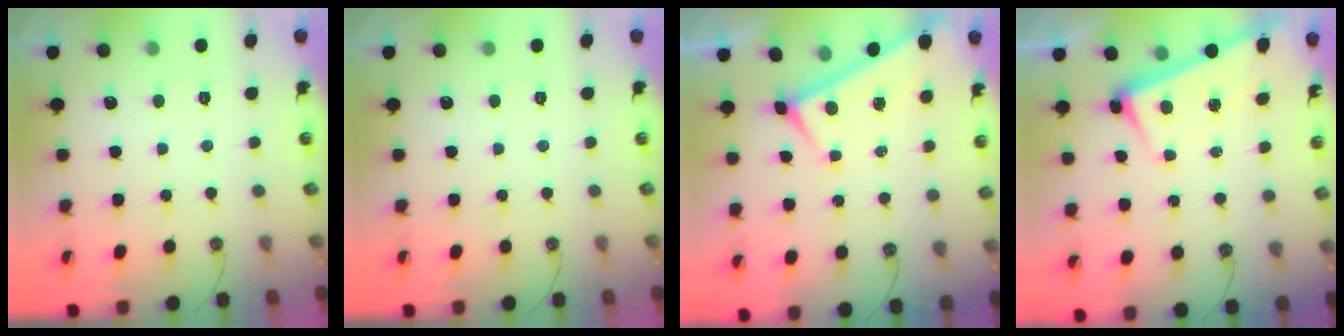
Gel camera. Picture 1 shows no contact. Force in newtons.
{"total": 0.0}
{"total": 0.0}
{"total": 2.6, "press": 2.5, "slide": 0.7}